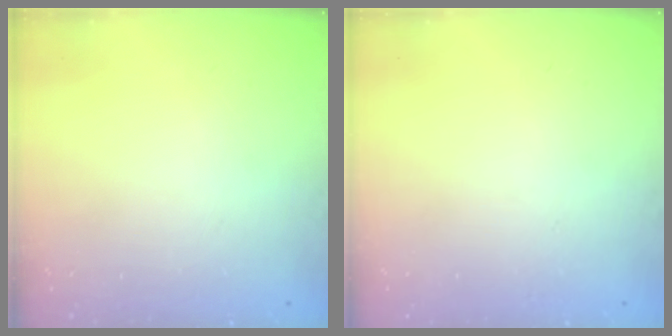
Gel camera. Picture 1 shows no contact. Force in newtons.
{"total": 0.0}